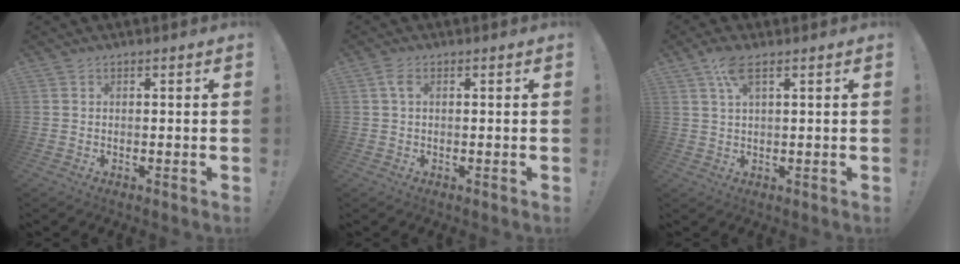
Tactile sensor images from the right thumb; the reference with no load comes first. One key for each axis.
{"total": 2.4, "fx": 0.4, "fy": 1.1, "fz": 2.1, "tx": -0.048, "ty": 0.007, "tz": 0.007}
{"total": 5.1, "fx": 2.6, "fy": 1.2, "fz": 4.3, "tx": -0.085, "ty": -0.001, "tz": 0.045}